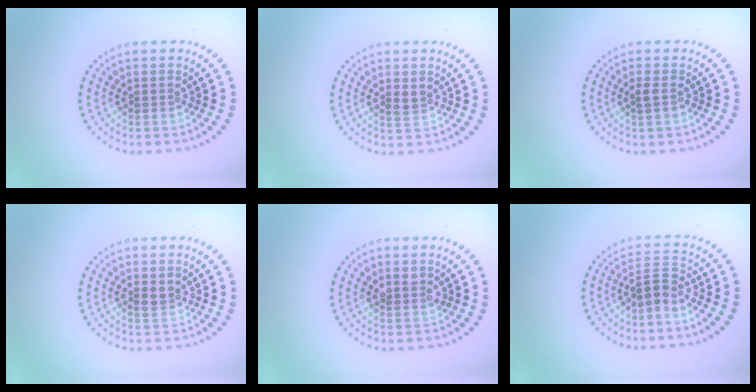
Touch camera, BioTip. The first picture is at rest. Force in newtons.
{"total": 1.1, "press": 0.9, "slide": 0.5}
{"total": 0.9, "press": 0.8, "slide": 0.3}
{"total": 1.0, "press": 1.0, "slide": 0.2}
{"total": 1.1, "press": 1.1, "slide": 0.4}
{"total": 2.2, "press": 1.6, "slide": 1.5}